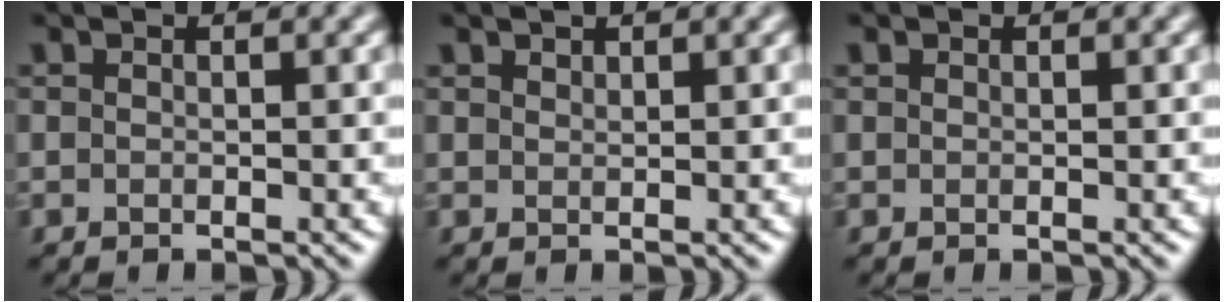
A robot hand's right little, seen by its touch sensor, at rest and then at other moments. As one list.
[{"total": 0.9, "force": [0.8, 0.3, 0.2], "torque": [-0.006, 0.002, 0.016]}, {"total": 0.0}]